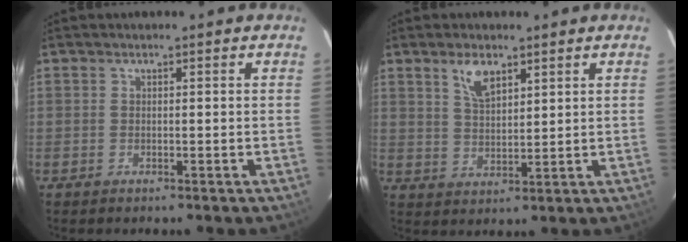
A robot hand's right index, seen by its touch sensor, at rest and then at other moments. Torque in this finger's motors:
{"motor_torque": [0.19, 0.02, 0.27, 0.05]}